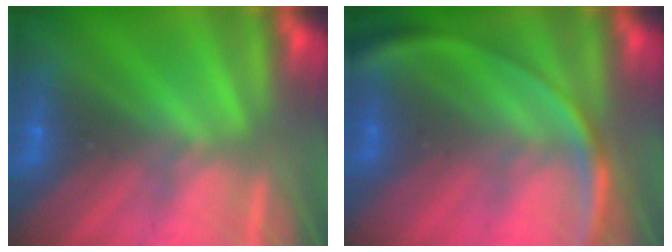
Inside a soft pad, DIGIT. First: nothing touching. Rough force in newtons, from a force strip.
{"total": 2.7}